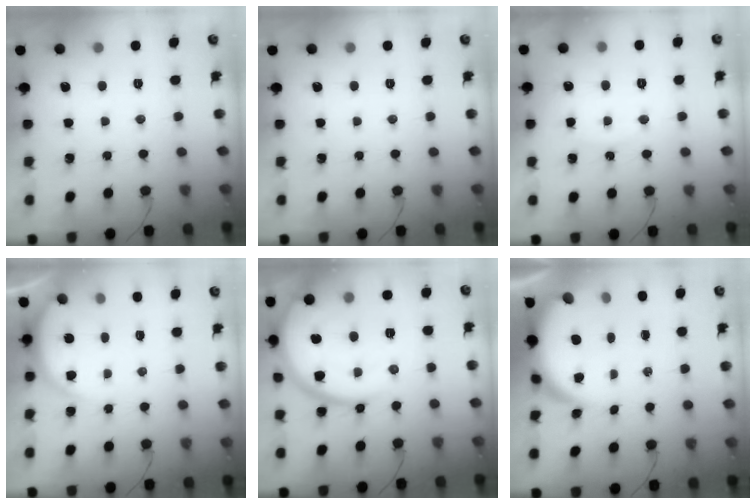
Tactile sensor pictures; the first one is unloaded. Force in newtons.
{"total": 0.0}
{"total": 5.3, "press": 5.3, "slide": 0.4}
{"total": 4.6, "press": 4.6, "slide": 0.4}
{"total": 15.3, "press": 15.3, "slide": 1.1}
{"total": 6.0, "press": 6.0, "slide": 0.1}